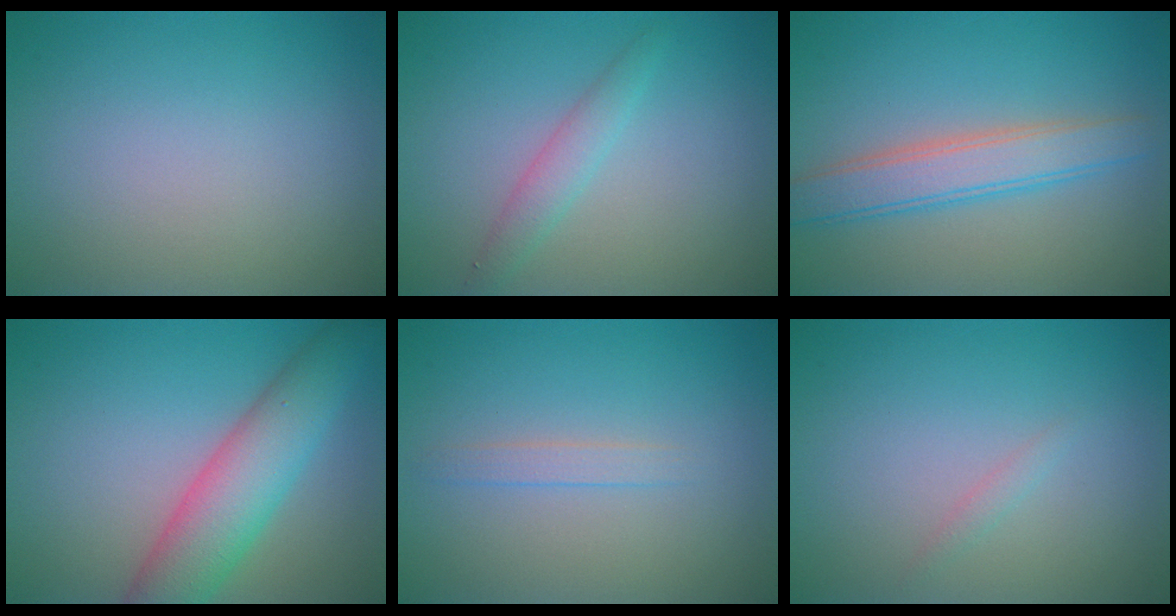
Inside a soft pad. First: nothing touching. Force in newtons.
{"total": 1.9, "press": 1.9, "slide": 0.1}
{"total": 4.1, "press": 4.1, "slide": 0.2}
{"total": 6.7, "press": 6.7, "slide": 0.4}
{"total": 1.2, "press": 1.2, "slide": 0.1}
{"total": 0.7, "press": 0.7, "slide": 0.1}